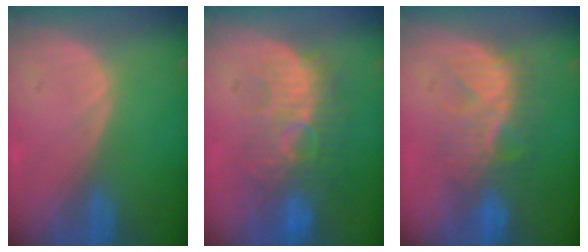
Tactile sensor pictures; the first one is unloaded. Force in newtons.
{"total": 10.0, "press": 9.2, "slide": 3.8}
{"total": 8.0, "press": 7.9, "slide": 1.2}